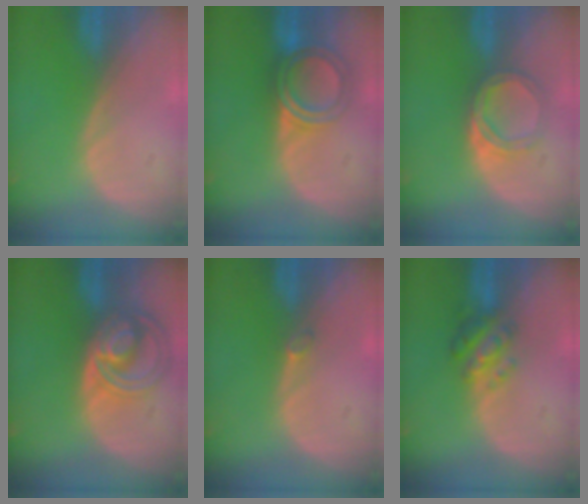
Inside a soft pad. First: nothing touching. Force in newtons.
{"total": 5.7, "press": 5.6, "slide": 1.1}
{"total": 4.6, "press": 4.5, "slide": 0.8}
{"total": 8.7, "press": 7.5, "slide": 4.4}
{"total": 0.9, "press": 0.9, "slide": 0.3}
{"total": 4.8, "press": 4.8, "slide": 0.8}